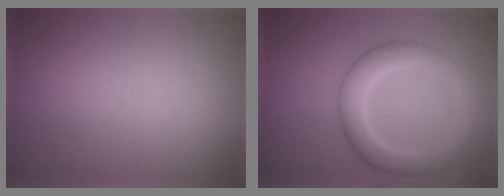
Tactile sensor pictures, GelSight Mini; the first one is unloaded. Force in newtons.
{"total": 5.2, "press": 5.2, "slide": 0.2}